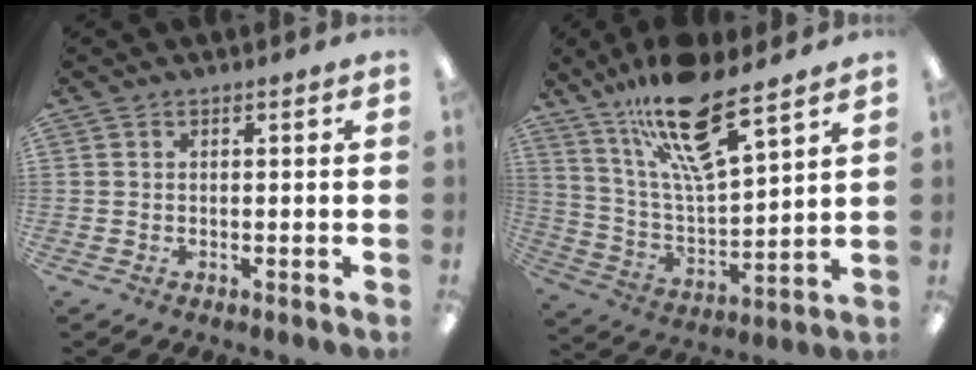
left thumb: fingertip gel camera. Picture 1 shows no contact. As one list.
[{"total": 18.3, "force": [13.2, 4.7, 11.8], "torque": [-0.217, -0.070, 0.222]}]